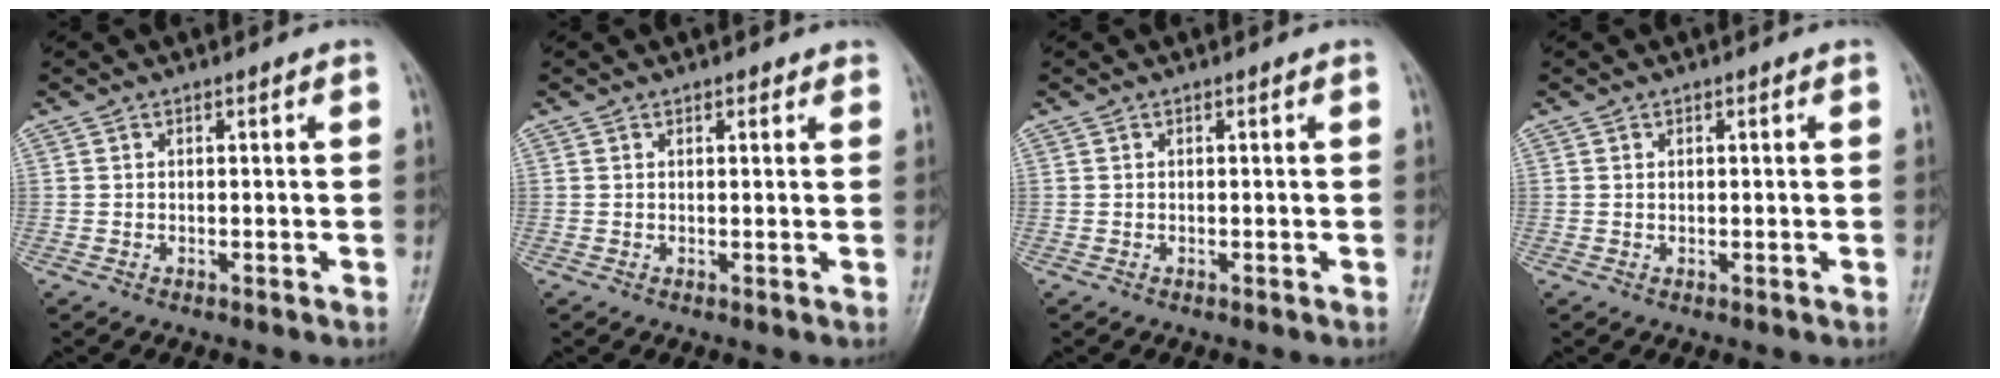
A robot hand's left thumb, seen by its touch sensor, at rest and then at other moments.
{"total": 1.4, "force": [1.0, 0.7, 0.7], "torque": [-0.001, -0.004, 0.009]}
{"total": 0.0}
{"total": 0.5, "force": [0.2, 0.4, 0.3], "torque": [-0.004, 0.000, 0.003]}